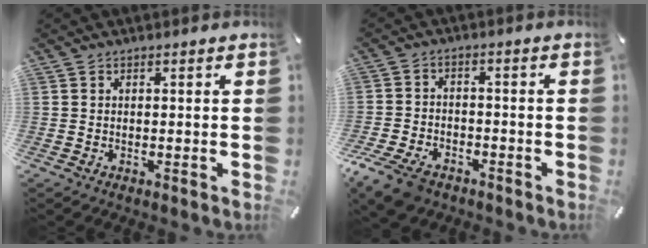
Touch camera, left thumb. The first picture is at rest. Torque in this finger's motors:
{"motor_torque": [0.24, 1.20, 0.68, 0.57, 0.28]}